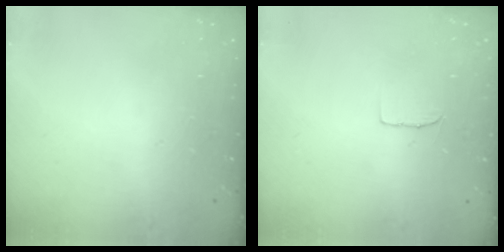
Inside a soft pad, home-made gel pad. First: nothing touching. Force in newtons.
{"total": 4.4, "press": 4.3, "slide": 0.4}